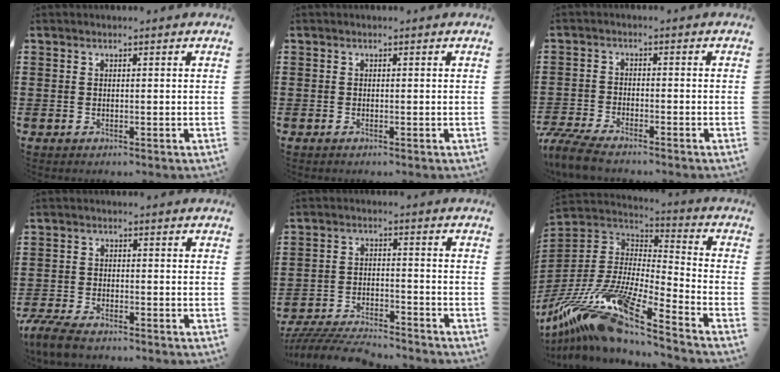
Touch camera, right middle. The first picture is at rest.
{"total": 0.0}
{"total": 5.0, "force": [-4.7, 0.6, 1.8], "torque": [-0.056, -0.009, -0.098]}
{"total": 4.2, "force": [-3.7, 0.7, 1.7], "torque": [-0.056, -0.009, -0.081]}
{"total": 6.2, "force": [-6.0, 0.7, 1.4], "torque": [-0.030, 0.004, -0.119]}
{"total": 15.6, "force": [-12.3, 1.1, 9.6], "torque": [-0.215, 0.004, -0.243]}